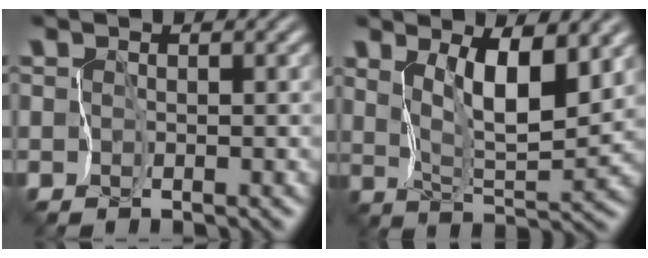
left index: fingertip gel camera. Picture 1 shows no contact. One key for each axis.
{"total": 5.1, "fx": 3.2, "fy": 1.3, "fz": 3.8, "tx": -0.078, "ty": -0.007, "tz": 0.065}